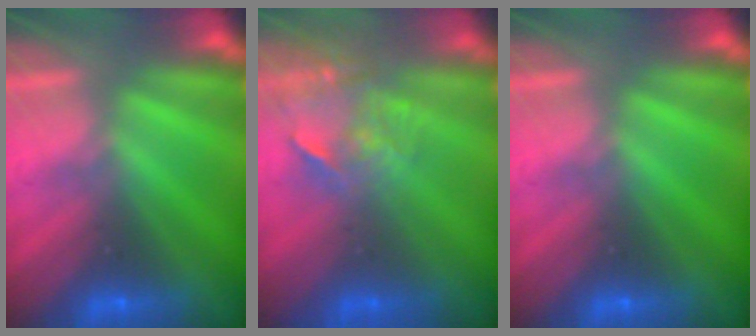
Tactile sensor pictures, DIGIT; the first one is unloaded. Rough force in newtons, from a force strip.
{"total": 3.7}
{"total": 0.0}